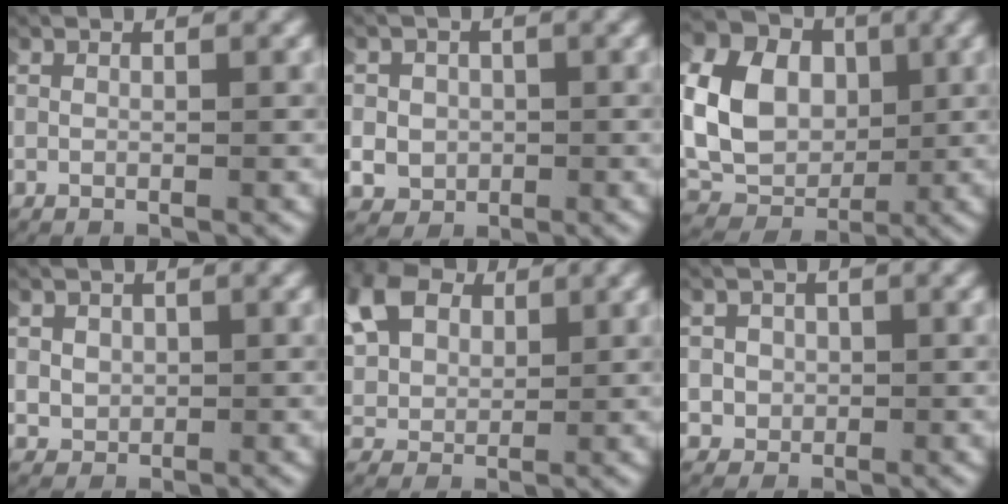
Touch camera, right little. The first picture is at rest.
{"total": 4.7, "force": [-0.8, 4.4, 1.3], "torque": [-0.043, -0.004, -0.017]}
{"total": 14.7, "force": [1.8, 12.3, 7.9], "torque": [-0.178, -0.008, 0.018]}
{"total": 2.0, "force": [0.2, 1.9, 0.6], "torque": [-0.025, 0.002, 0.005]}
{"total": 5.9, "force": [2.4, 4.3, 3.2], "torque": [-0.088, -0.005, 0.045]}
{"total": 3.8, "force": [-0.6, 3.6, 0.9], "torque": [-0.038, -0.004, -0.014]}